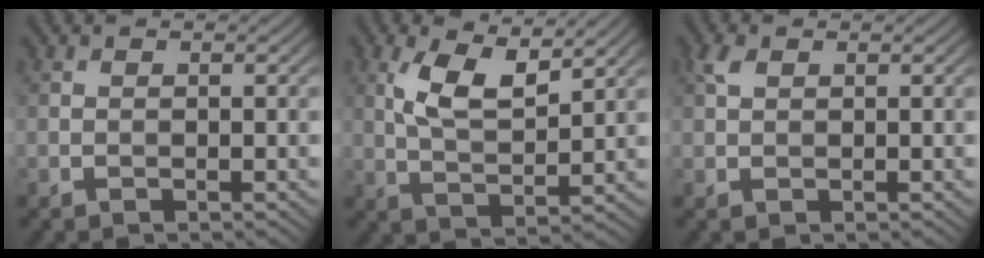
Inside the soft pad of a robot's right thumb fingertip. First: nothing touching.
{"total": 7.1, "force": [3.4, 2.7, 5.7], "torque": [-0.118, -0.003, 0.065]}
{"total": 1.8, "force": [0.9, 1.0, 1.2], "torque": [-0.031, 0.007, 0.016]}